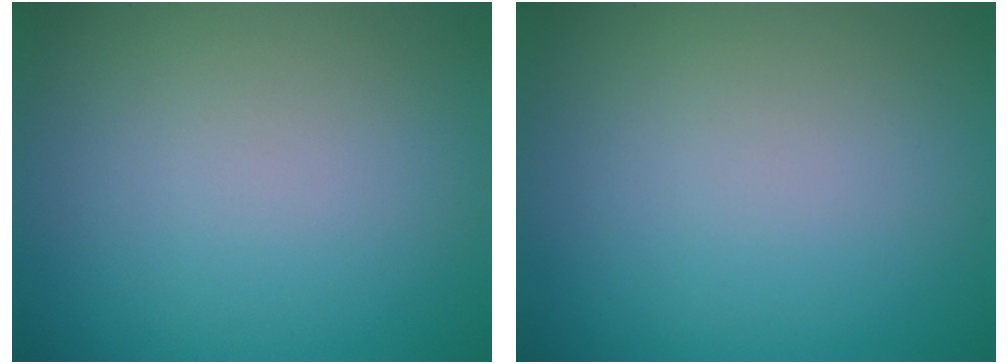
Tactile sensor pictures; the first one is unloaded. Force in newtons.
{"total": 0.0}